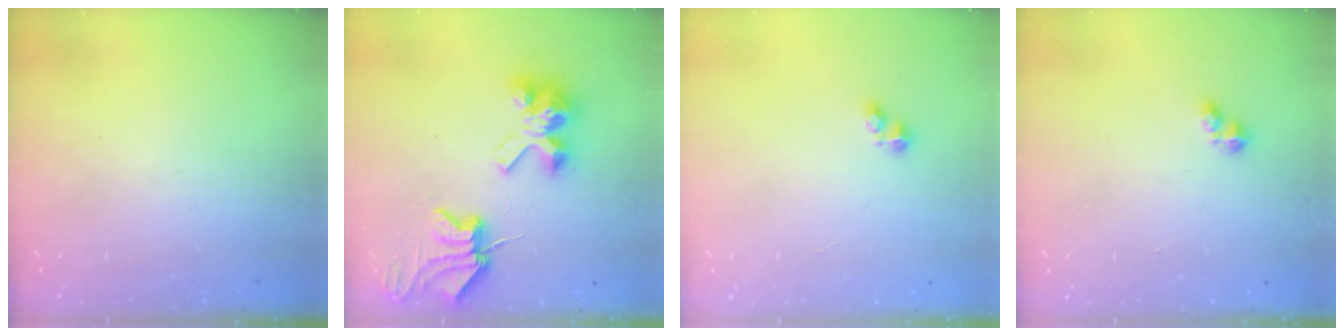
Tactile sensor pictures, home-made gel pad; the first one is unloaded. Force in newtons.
{"total": 8.8, "press": 8.8, "slide": 1.1}
{"total": 2.5, "press": 2.5, "slide": 0.4}
{"total": 2.8, "press": 2.8, "slide": 0.4}